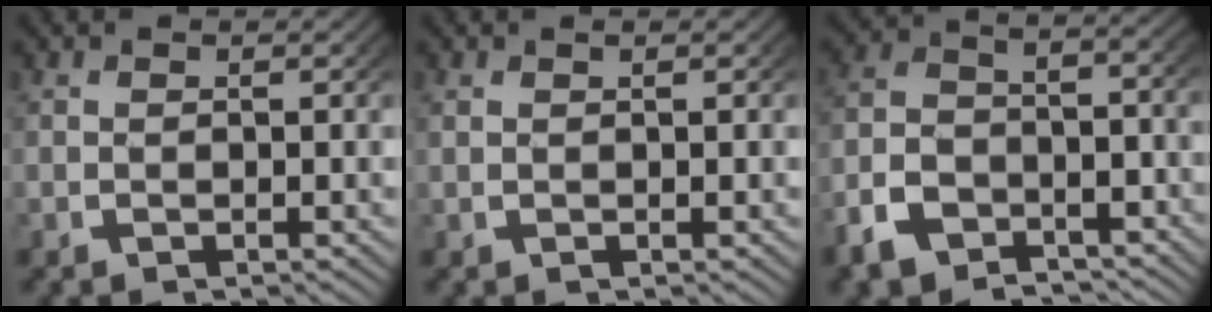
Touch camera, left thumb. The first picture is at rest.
{"total": 0.7, "force": [0.3, -0.1, 0.5], "torque": [-0.012, 0.005, 0.009]}
{"total": 7.0, "force": [-4.4, 4.2, 3.4], "torque": [-0.078, -0.023, -0.068]}